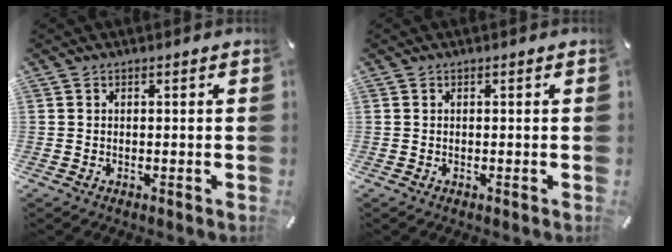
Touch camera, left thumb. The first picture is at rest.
{"total": 0.0}